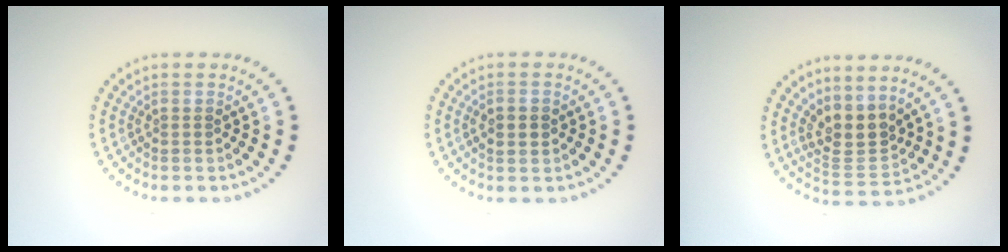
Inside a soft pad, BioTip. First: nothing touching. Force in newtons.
{"total": 2.2, "press": 2.2, "slide": 0.2}
{"total": 3.3, "press": 2.8, "slide": 1.8}